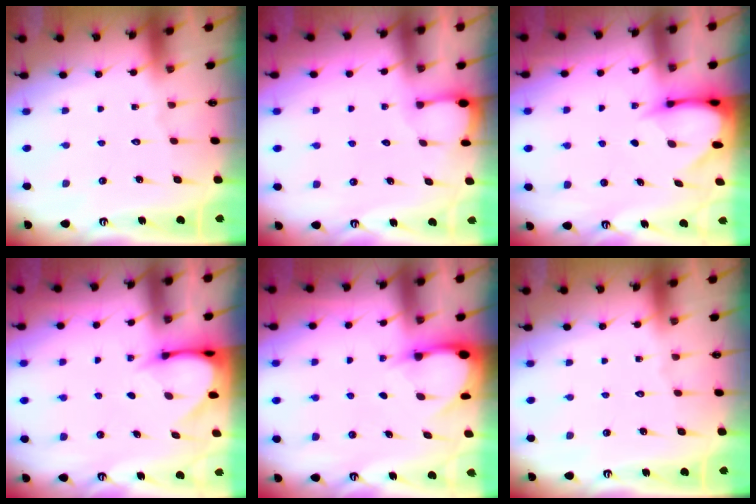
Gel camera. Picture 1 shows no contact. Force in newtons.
{"total": 1.7, "press": 1.7, "slide": 0.2}
{"total": 3.5, "press": 3.5, "slide": 0.2}
{"total": 4.3, "press": 4.2, "slide": 0.5}
{"total": 3.2, "press": 3.2, "slide": 0.3}
{"total": 0.0}